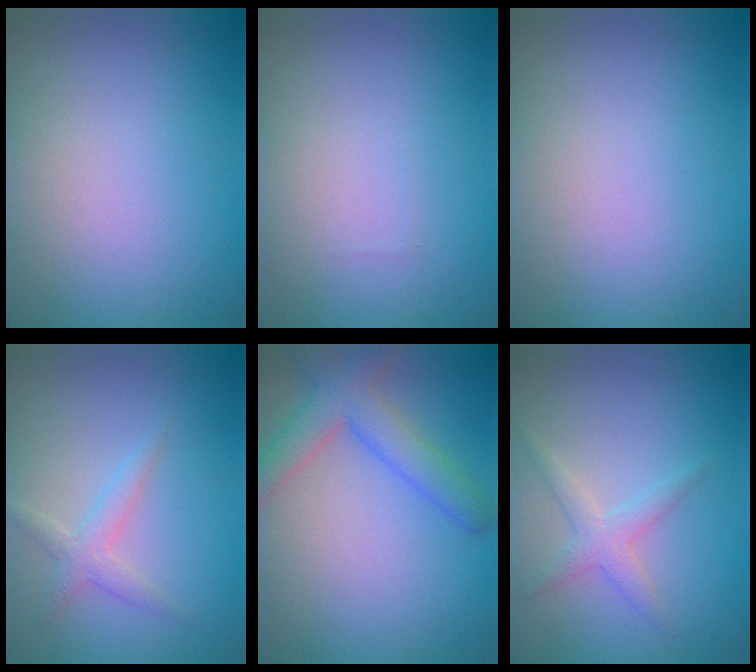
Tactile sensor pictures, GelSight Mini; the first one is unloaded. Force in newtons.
{"total": 0.0}
{"total": 0.0}
{"total": 2.0, "press": 2.0, "slide": 0.0}
{"total": 4.3, "press": 4.3, "slide": 0.3}
{"total": 2.1, "press": 2.1, "slide": 0.0}